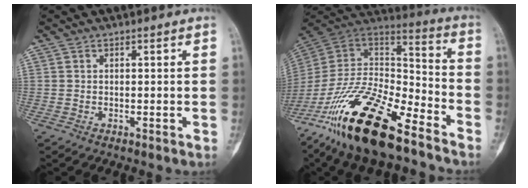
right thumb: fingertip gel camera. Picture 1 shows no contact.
{"total": 26.8, "force": [-17.3, 9.6, 18.1], "torque": [-0.350, 0.053, -0.309]}